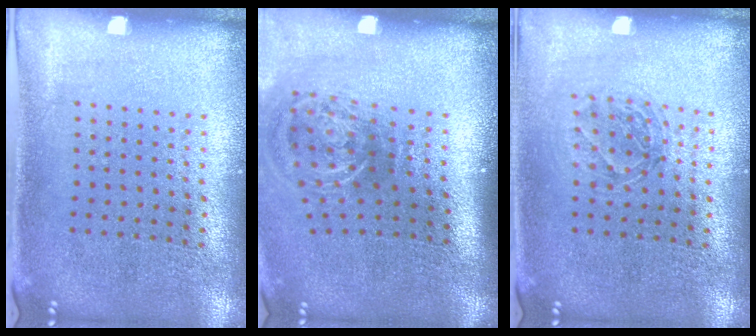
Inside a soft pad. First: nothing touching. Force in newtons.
{"total": 2.3, "press": 1.3, "slide": 1.8}
{"total": 1.2, "press": 1.1, "slide": 0.6}